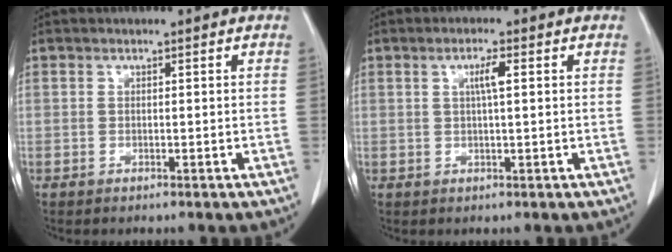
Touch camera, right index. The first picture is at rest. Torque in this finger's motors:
{"motor_torque": [0.13, 0.00, 0.06, 0.02]}